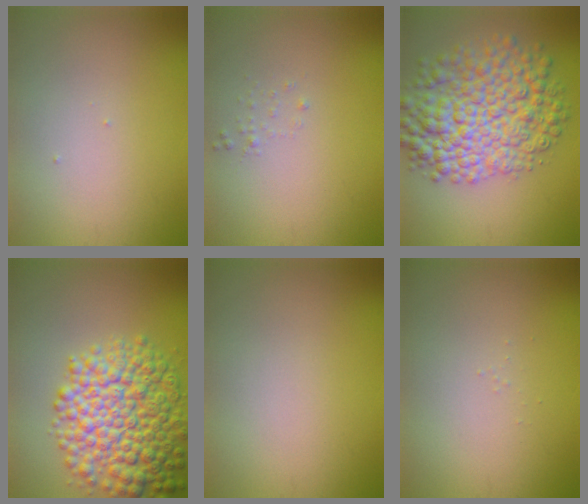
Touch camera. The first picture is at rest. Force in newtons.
{"total": 0.5, "press": 0.5, "slide": 0.1}
{"total": 9.7, "press": 9.6, "slide": 0.3}
{"total": 9.3, "press": 9.3, "slide": 0.2}
{"total": 0.0}
{"total": 0.0}